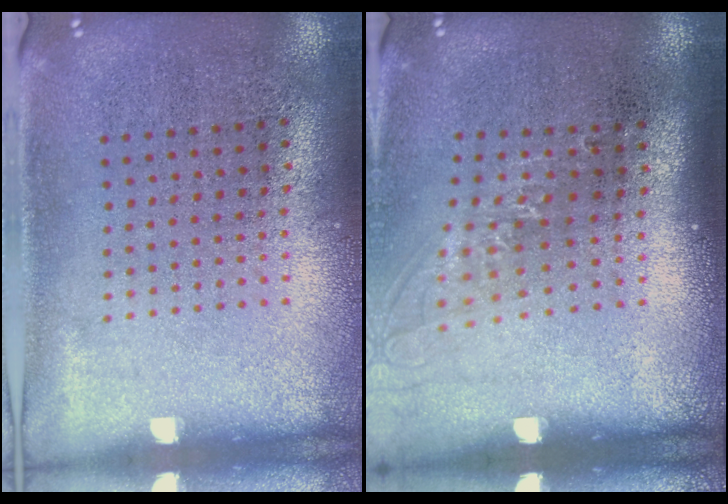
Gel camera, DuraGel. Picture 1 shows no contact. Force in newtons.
{"total": 1.3, "press": 1.0, "slide": 0.8}